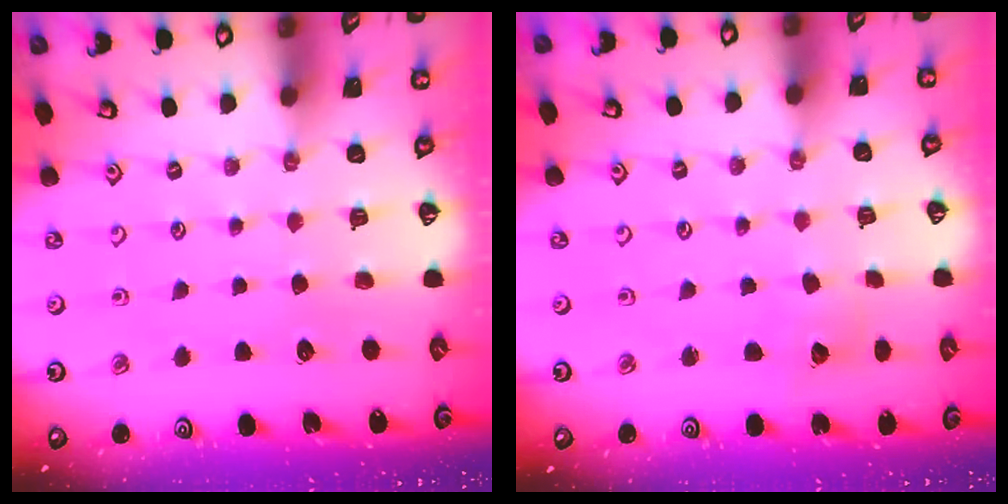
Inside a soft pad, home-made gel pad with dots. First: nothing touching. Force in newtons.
{"total": 4.5, "press": 4.5, "slide": 0.4}